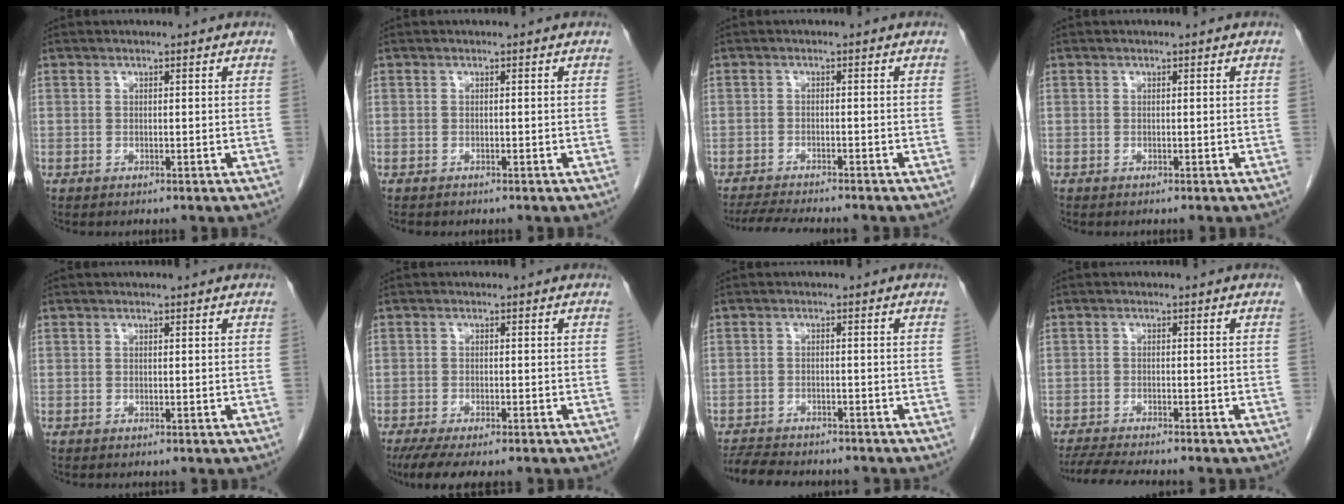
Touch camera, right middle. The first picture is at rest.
{"total": 0.0}
{"total": 7.4, "force": [-6.7, 0.6, 3.2], "torque": [-0.050, -0.016, -0.104]}
{"total": 0.0}
{"total": 0.0}
{"total": 8.2, "force": [-6.4, 2.2, 4.6], "torque": [-0.067, -0.013, -0.098]}
{"total": 9.4, "force": [-8.5, 2.5, 3.4], "torque": [-0.061, -0.004, -0.122]}
{"total": 8.4, "force": [-7.4, 0.7, 3.8], "torque": [-0.062, -0.016, -0.116]}